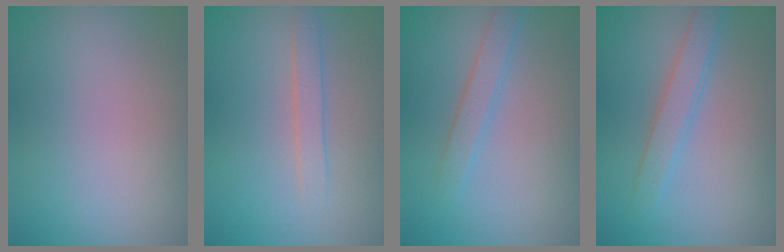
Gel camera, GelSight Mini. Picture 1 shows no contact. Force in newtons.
{"total": 1.6, "press": 1.6, "slide": 0.1}
{"total": 1.9, "press": 1.9, "slide": 0.2}
{"total": 2.5, "press": 2.5, "slide": 0.2}